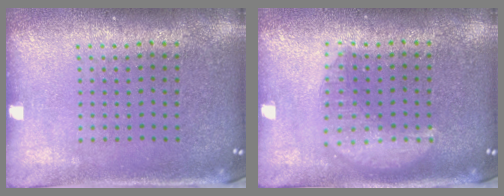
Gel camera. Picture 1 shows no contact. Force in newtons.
{"total": 1.6, "press": 1.6, "slide": 0.2}